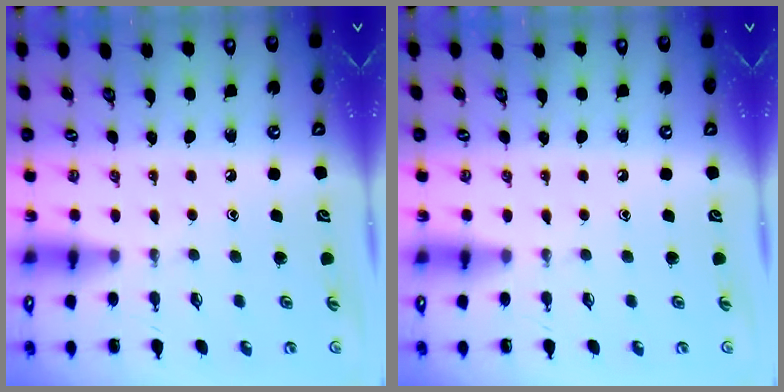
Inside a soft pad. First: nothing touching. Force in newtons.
{"total": 0.0}